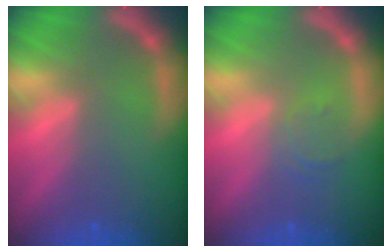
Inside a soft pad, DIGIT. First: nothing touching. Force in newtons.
{"total": 1.9}